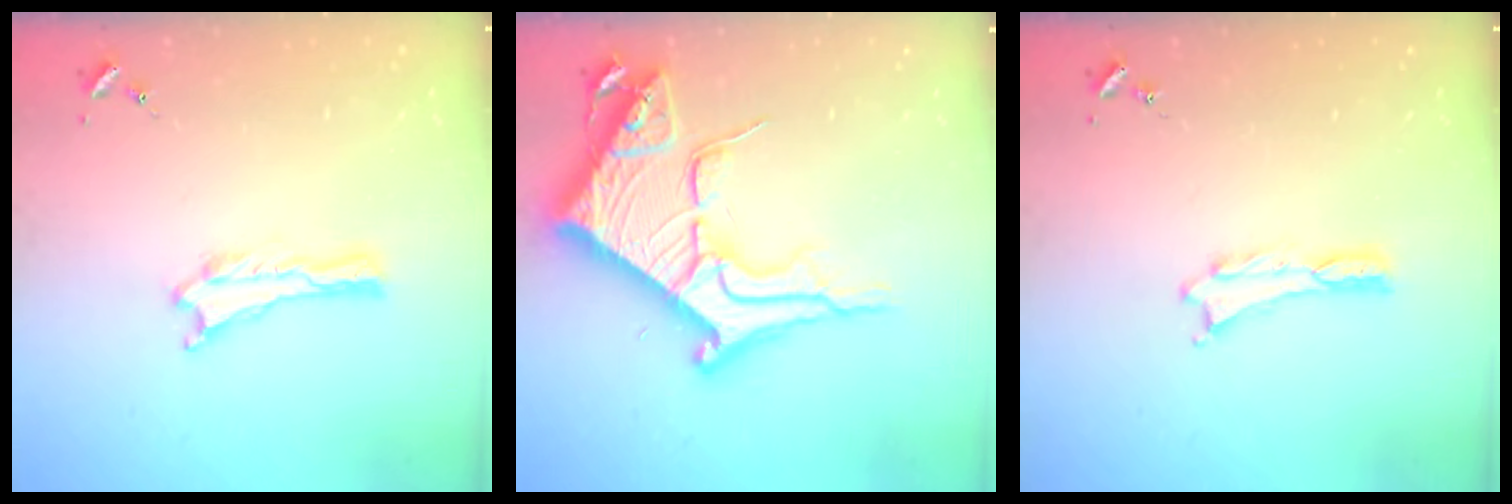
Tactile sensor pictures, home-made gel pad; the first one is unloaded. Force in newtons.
{"total": 13.9, "press": 13.9, "slide": 1.5}
{"total": 0.0}